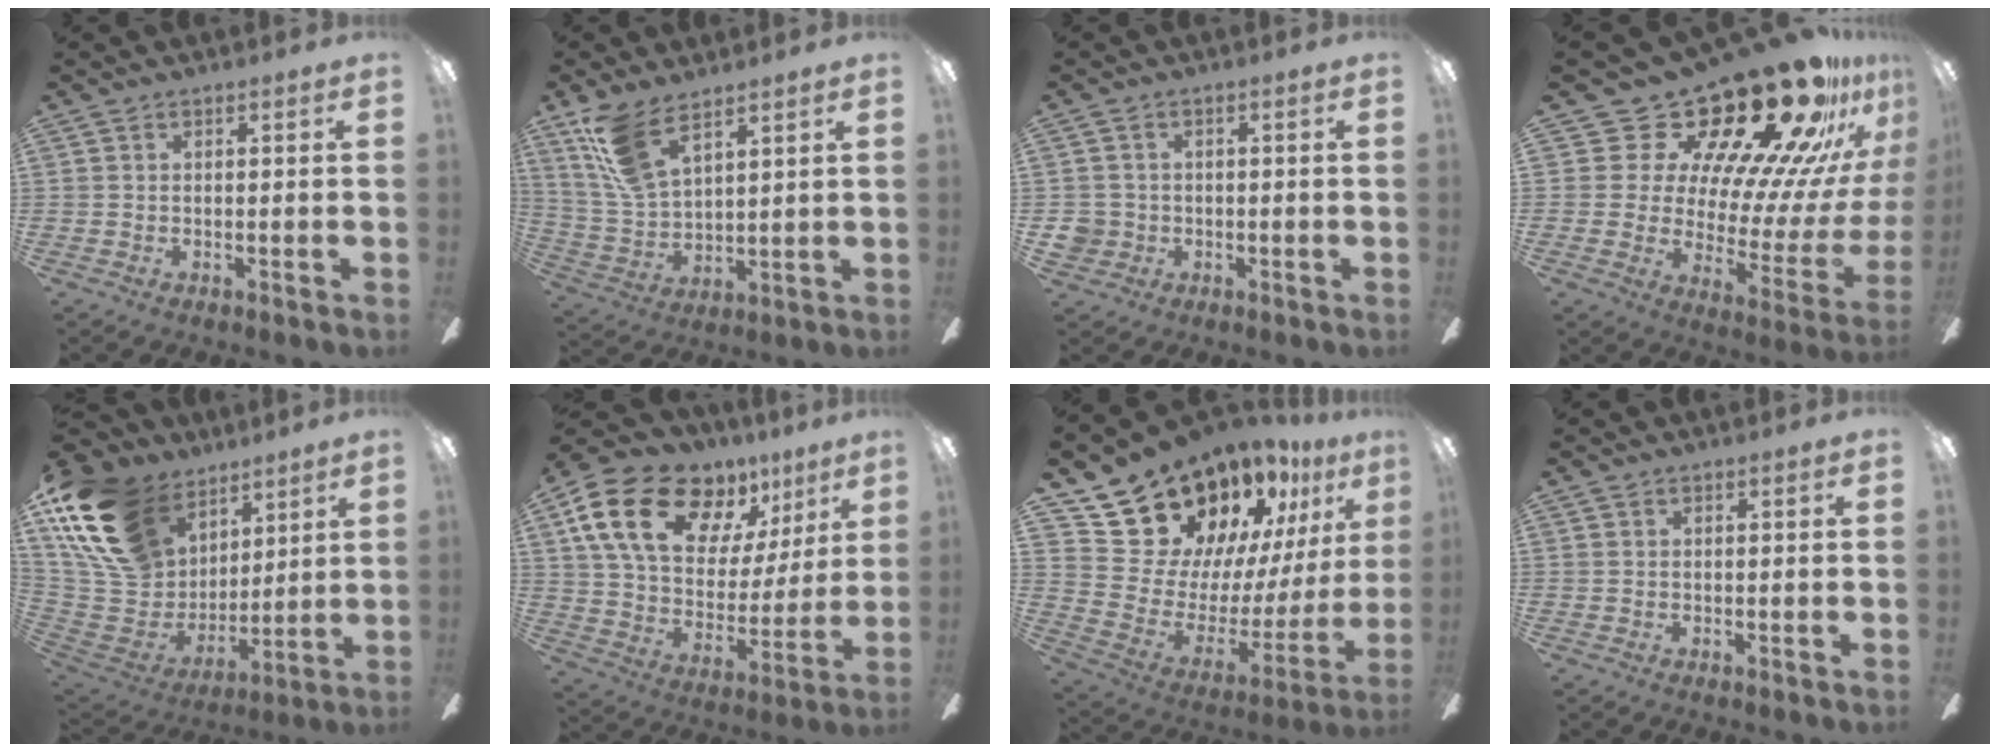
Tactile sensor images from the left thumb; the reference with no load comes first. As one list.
[{"total": 12.5, "force": [8.7, 5.0, 7.5], "torque": [-0.174, -0.023, 0.166]}, {"total": 4.1, "force": [-0.6, 3.9, 0.8], "torque": [-0.019, 0.006, -0.012]}, {"total": 28.7, "force": [21.9, 11.6, 14.5], "torque": [-0.194, -0.185, 0.388]}, {"total": 22.5, "force": [12.0, 15.4, 11.2], "torque": [-0.266, -0.050, 0.231]}, {"total": 21.5, "force": [12.5, 12.3, 12.5], "torque": [-0.213, -0.061, 0.230]}, {"total": 21.0, "force": [18.1, 9.7, 4.4], "torque": [-0.089, -0.145, 0.349]}, {"total": 0.0}]